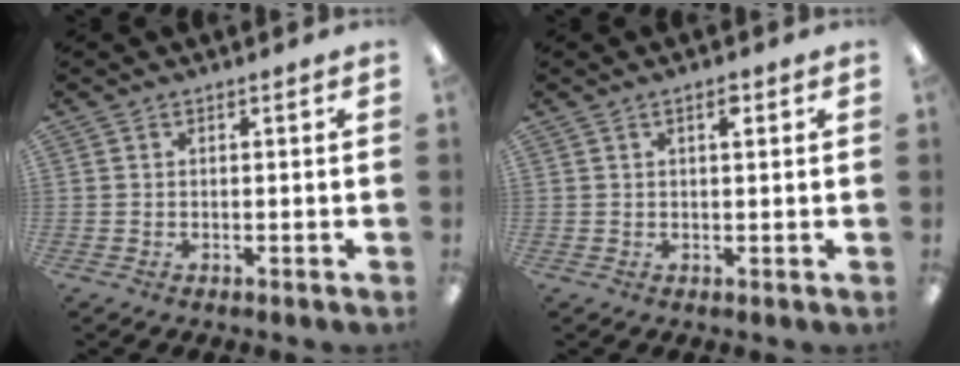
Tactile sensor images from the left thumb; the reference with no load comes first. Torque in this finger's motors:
{"motor_torque": [-0.02, 0.10, -0.42, 0.28, 0.04]}